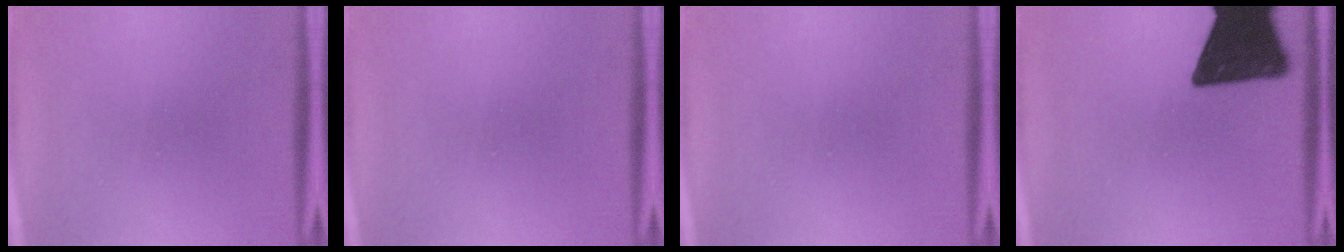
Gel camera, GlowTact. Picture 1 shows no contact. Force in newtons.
{"total": 0.0}
{"total": 0.0}
{"total": 16.3}